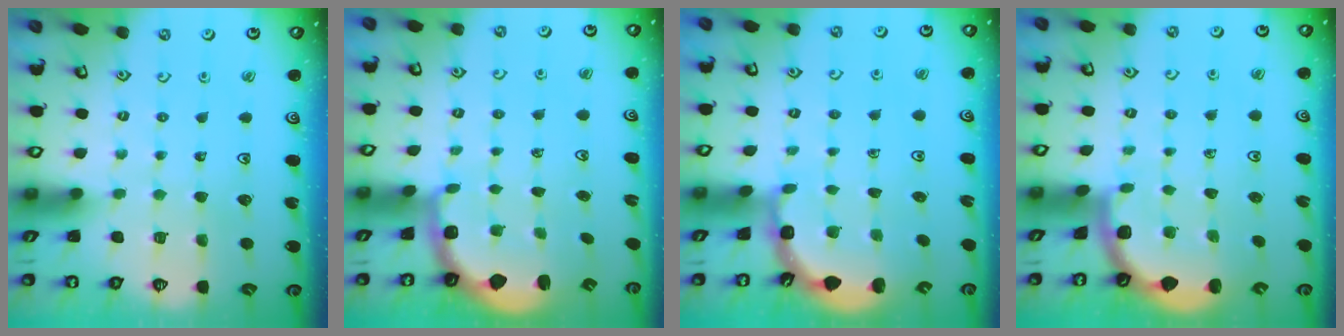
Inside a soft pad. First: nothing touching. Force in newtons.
{"total": 2.3, "press": 1.2, "slide": 1.9}
{"total": 1.9, "press": 1.8, "slide": 0.6}
{"total": 1.8, "press": 1.8, "slide": 0.1}